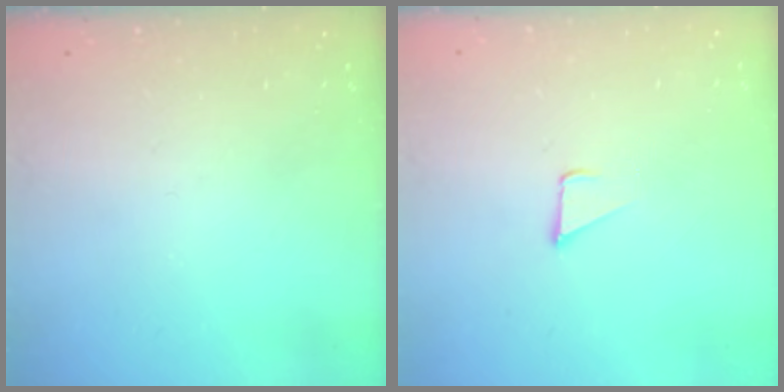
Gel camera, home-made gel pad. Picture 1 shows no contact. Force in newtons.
{"total": 1.7, "press": 1.7, "slide": 0.1}